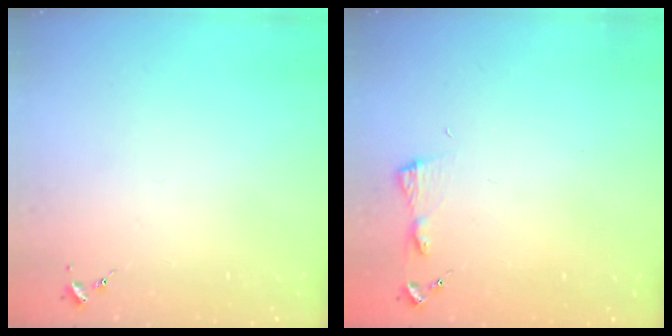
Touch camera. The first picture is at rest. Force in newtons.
{"total": 4.2, "press": 4.2, "slide": 0.5}